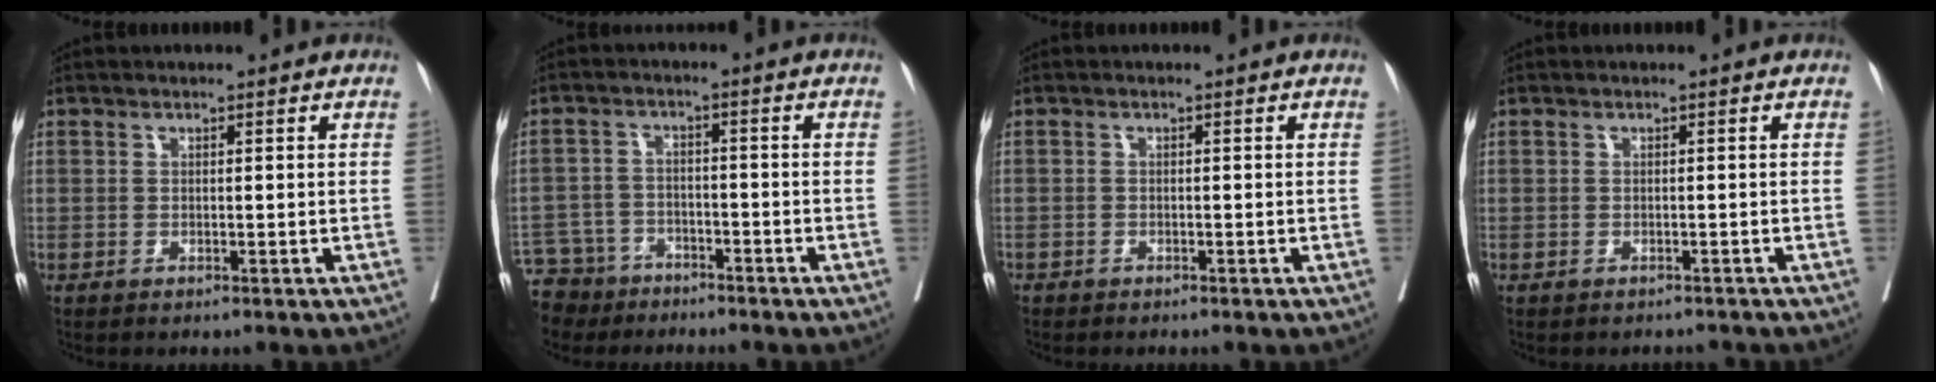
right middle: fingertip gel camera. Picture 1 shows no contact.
{"total": 8.3, "force": [-7.1, 4.3, 0.6], "torque": [-0.020, 0.000, -0.123]}
{"total": 0.7, "force": [-0.6, 0.2, 0.2], "torque": [-0.011, -0.002, -0.014]}
{"total": 1.2, "force": [-1.1, 0.4, -0.2], "torque": [0.003, -0.001, -0.017]}